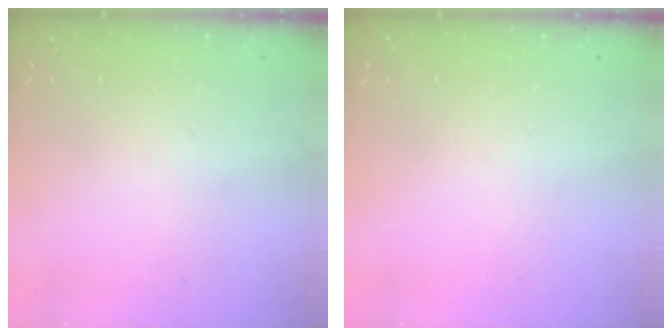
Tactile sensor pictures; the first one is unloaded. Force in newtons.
{"total": 0.0}